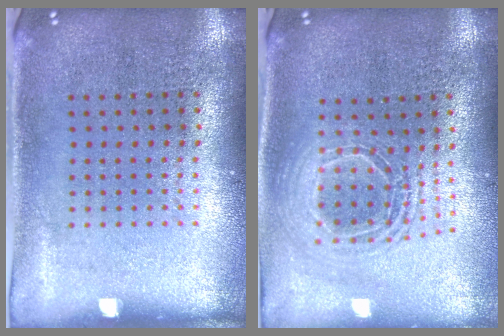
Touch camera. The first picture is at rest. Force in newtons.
{"total": 1.9, "press": 1.6, "slide": 1.0}